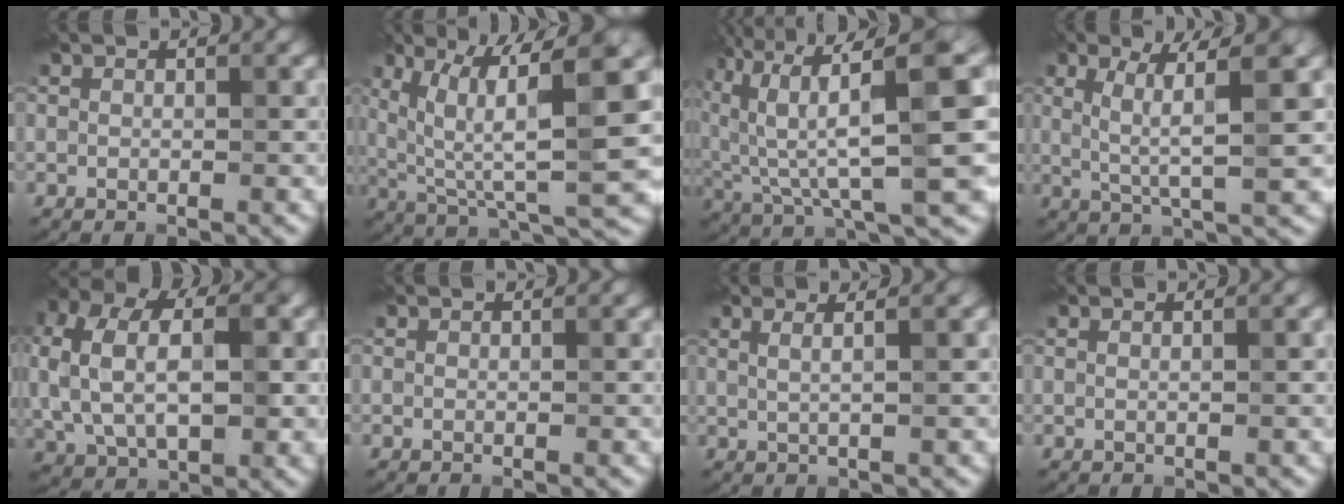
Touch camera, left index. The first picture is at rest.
{"total": 10.9, "force": [3.1, 2.7, 10.1], "torque": [-0.166, 0.001, 0.061]}
{"total": 13.8, "force": [5.2, 3.3, 12.3], "torque": [-0.207, 0.025, 0.115]}
{"total": 5.2, "force": [1.2, 0.7, 5.0], "torque": [-0.098, 0.001, 0.023]}
{"total": 10.1, "force": [0.9, 6.5, 7.7], "torque": [-0.160, 0.007, 0.024]}
{"total": 0.0}
{"total": 3.5, "force": [1.7, 1.5, 2.7], "torque": [-0.025, 0.008, -0.007]}
{"total": 1.3, "force": [0.6, 0.6, 1.0], "torque": [-0.004, -0.002, -0.005]}